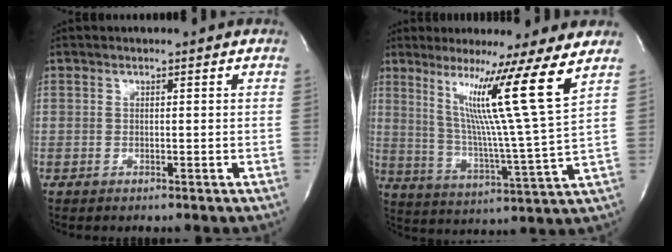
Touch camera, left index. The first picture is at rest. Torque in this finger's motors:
{"motor_torque": [1.46, -0.67, 0.31, 0.20]}